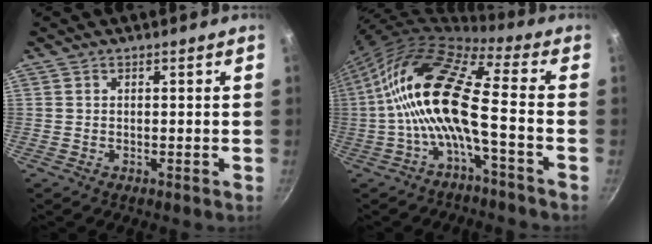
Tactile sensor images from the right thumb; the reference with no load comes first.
{"total": 15.5, "force": [-2.6, 4.2, 14.6], "torque": [-0.291, 0.046, -0.063]}